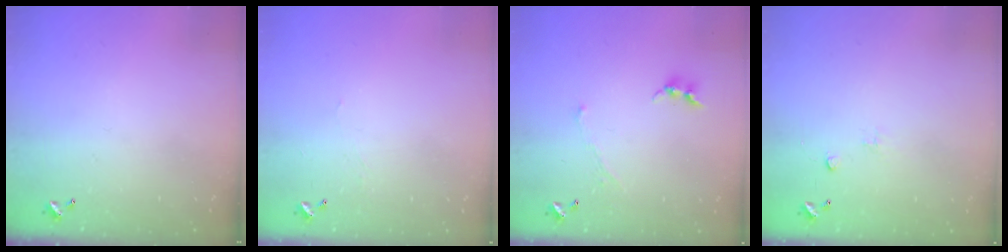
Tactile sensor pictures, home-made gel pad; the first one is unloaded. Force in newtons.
{"total": 0.9, "press": 0.7, "slide": 0.4}
{"total": 0.8, "press": 0.7, "slide": 0.3}
{"total": 4.9, "press": 4.9, "slide": 0.7}